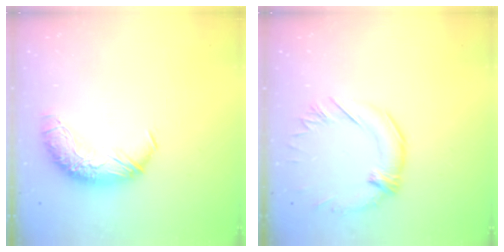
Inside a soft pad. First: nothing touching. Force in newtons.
{"total": 1.1, "press": 0.1, "slide": 1.1}